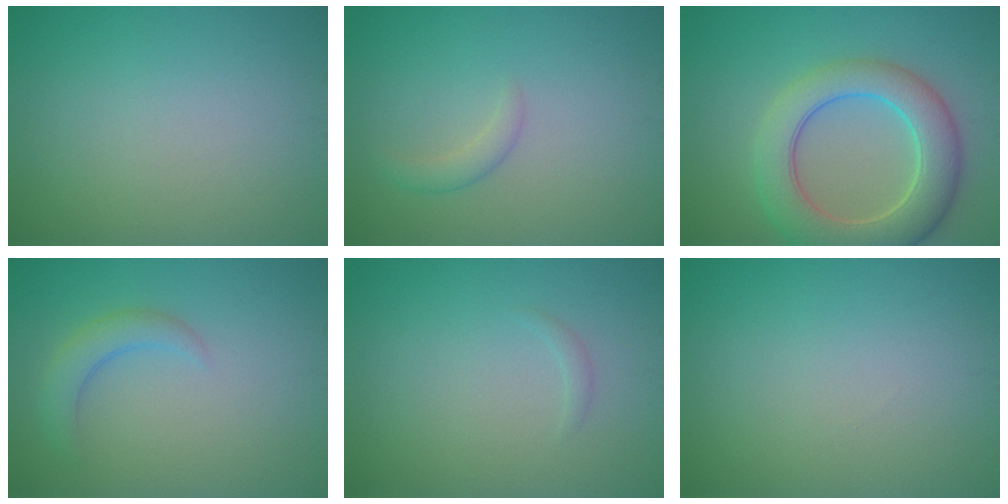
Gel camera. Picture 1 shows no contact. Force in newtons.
{"total": 1.4, "press": 1.3, "slide": 0.1}
{"total": 7.9, "press": 7.8, "slide": 0.5}
{"total": 2.6, "press": 2.5, "slide": 0.3}
{"total": 0.6, "press": 0.5, "slide": 0.1}
{"total": 0.0}